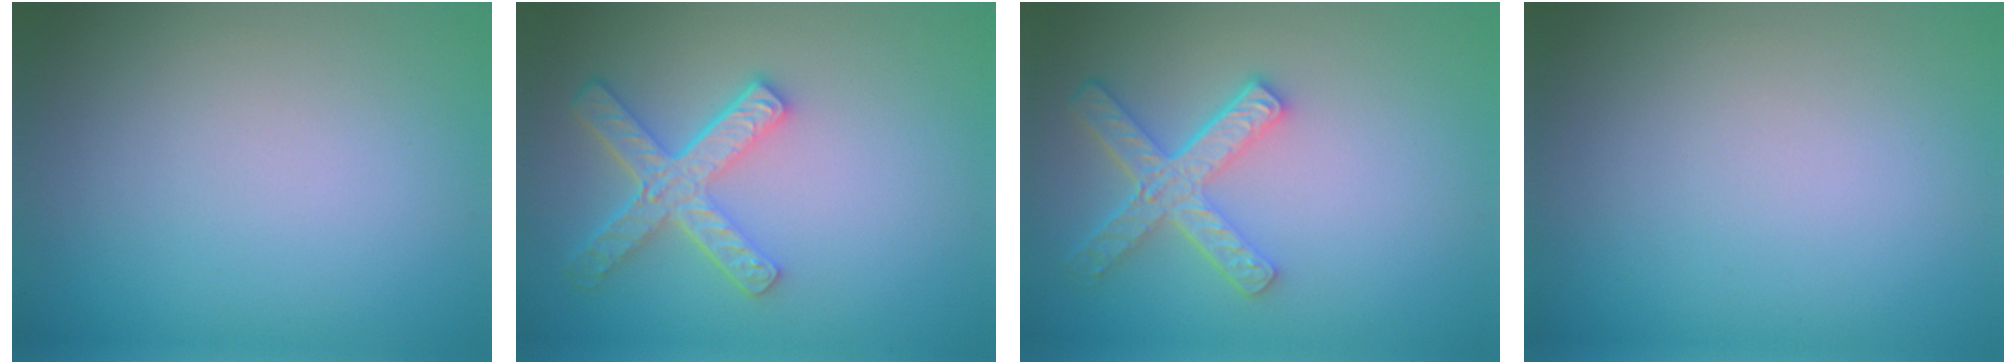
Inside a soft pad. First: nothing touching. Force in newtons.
{"total": 4.7, "press": 3.5, "slide": 3.1}
{"total": 4.5, "press": 3.5, "slide": 2.8}
{"total": 0.0}